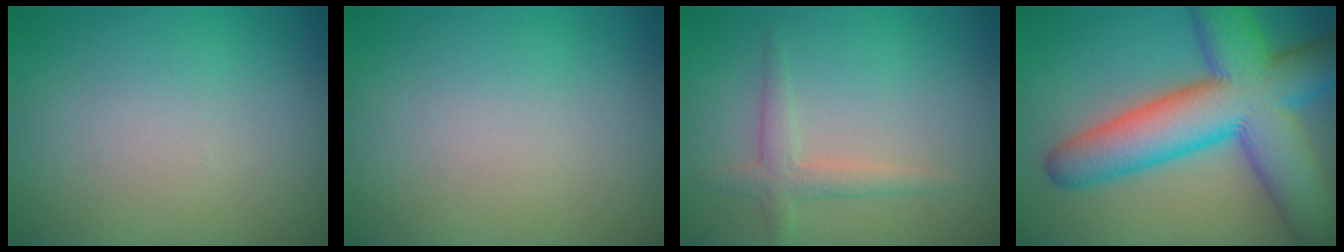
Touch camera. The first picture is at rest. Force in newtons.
{"total": 0.0}
{"total": 2.1, "press": 2.1, "slide": 0.1}
{"total": 13.3, "press": 13.3, "slide": 0.5}